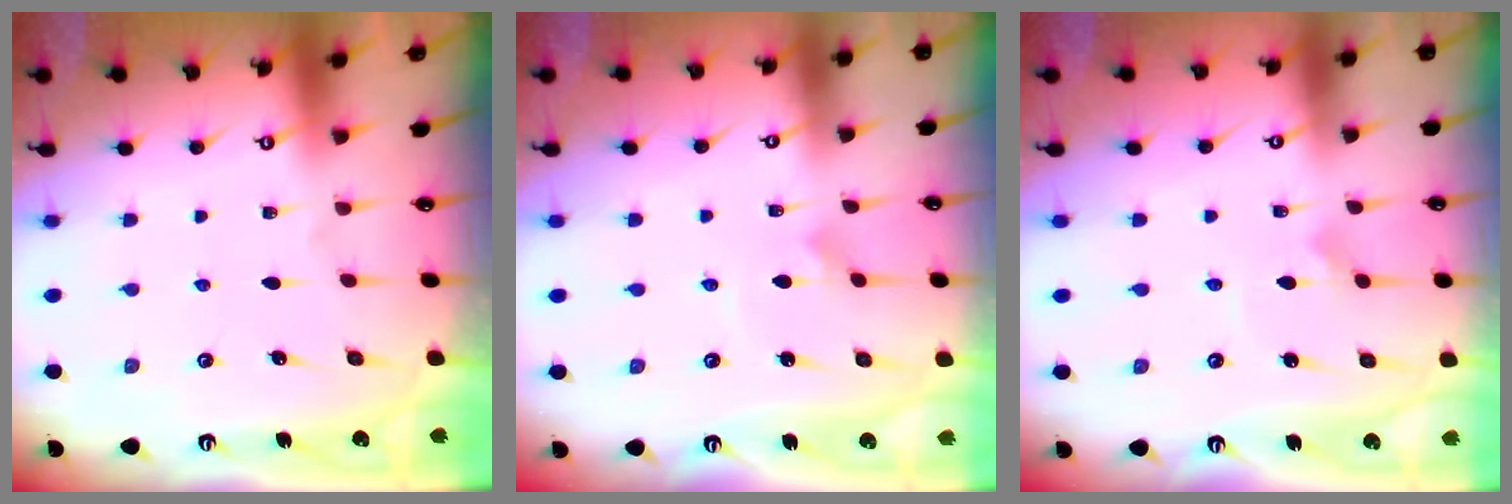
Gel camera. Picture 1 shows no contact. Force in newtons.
{"total": 2.2, "press": 2.2, "slide": 0.1}
{"total": 3.6, "press": 3.6, "slide": 0.2}